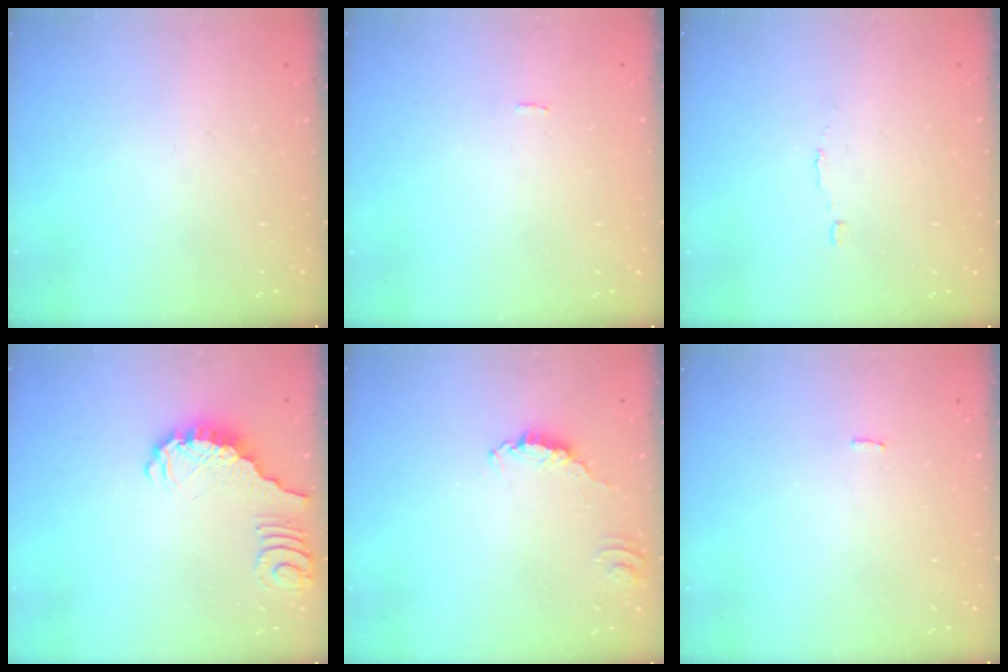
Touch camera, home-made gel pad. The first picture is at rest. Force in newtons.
{"total": 0.0}
{"total": 1.9, "press": 1.9, "slide": 0.1}
{"total": 1.2, "press": 1.2, "slide": 0.2}
{"total": 1.7, "press": 1.7, "slide": 0.2}
{"total": 0.5, "press": 0.4, "slide": 0.3}